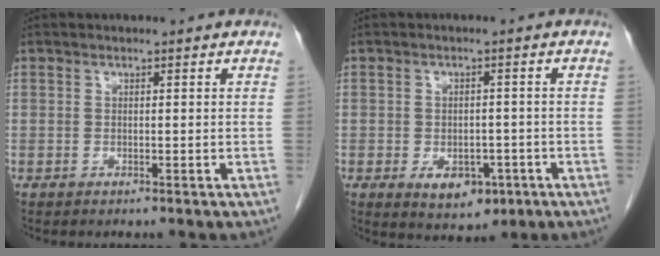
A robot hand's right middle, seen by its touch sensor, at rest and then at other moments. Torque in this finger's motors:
{"motor_torque": [0.90, -0.65, 0.21, 0.07]}